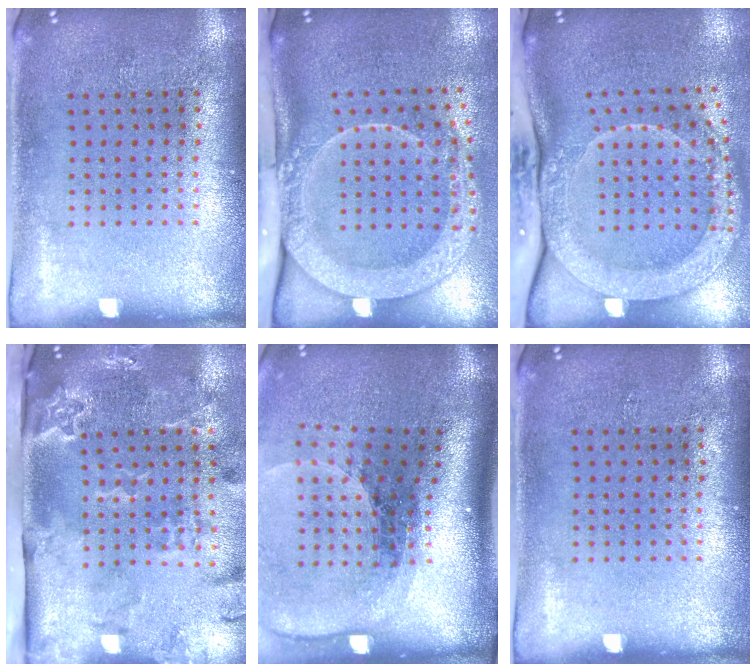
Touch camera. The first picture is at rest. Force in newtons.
{"total": 3.0, "press": 2.1, "slide": 2.1}
{"total": 3.0, "press": 2.3, "slide": 1.9}
{"total": 3.5, "press": 2.4, "slide": 2.5}
{"total": 2.6, "press": 1.9, "slide": 1.8}
{"total": 0.0}